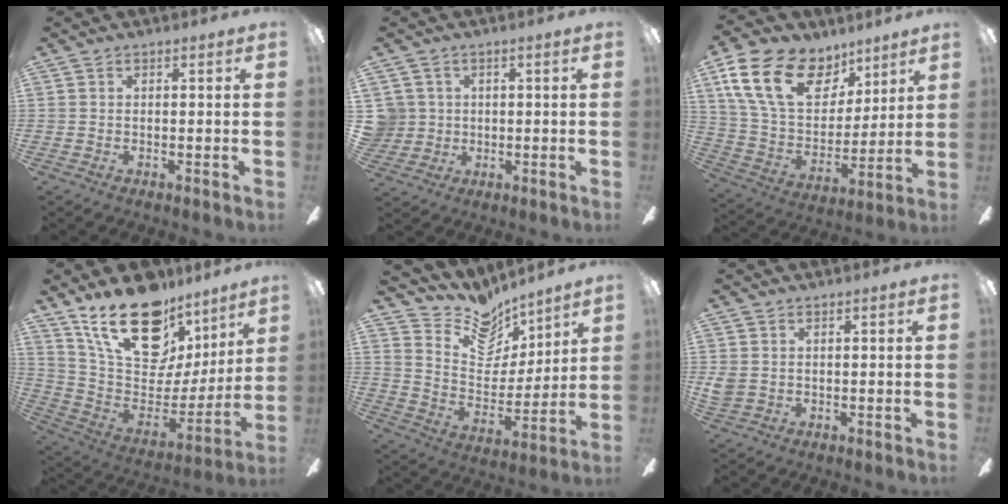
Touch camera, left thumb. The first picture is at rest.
{"total": 5.6, "force": [1.1, 5.4, 0.5], "torque": [-0.037, 0.005, 0.022]}
{"total": 22.6, "force": [12.1, 14.1, 12.8], "torque": [-0.248, -0.049, 0.222]}
{"total": 24.9, "force": [16.1, 13.0, 13.9], "torque": [-0.225, -0.098, 0.300]}
{"total": 13.3, "force": [11.2, 6.4, 3.2], "torque": [-0.074, -0.092, 0.210]}
{"total": 2.5, "force": [0.8, 2.0, 1.3], "torque": [-0.025, 0.003, 0.016]}